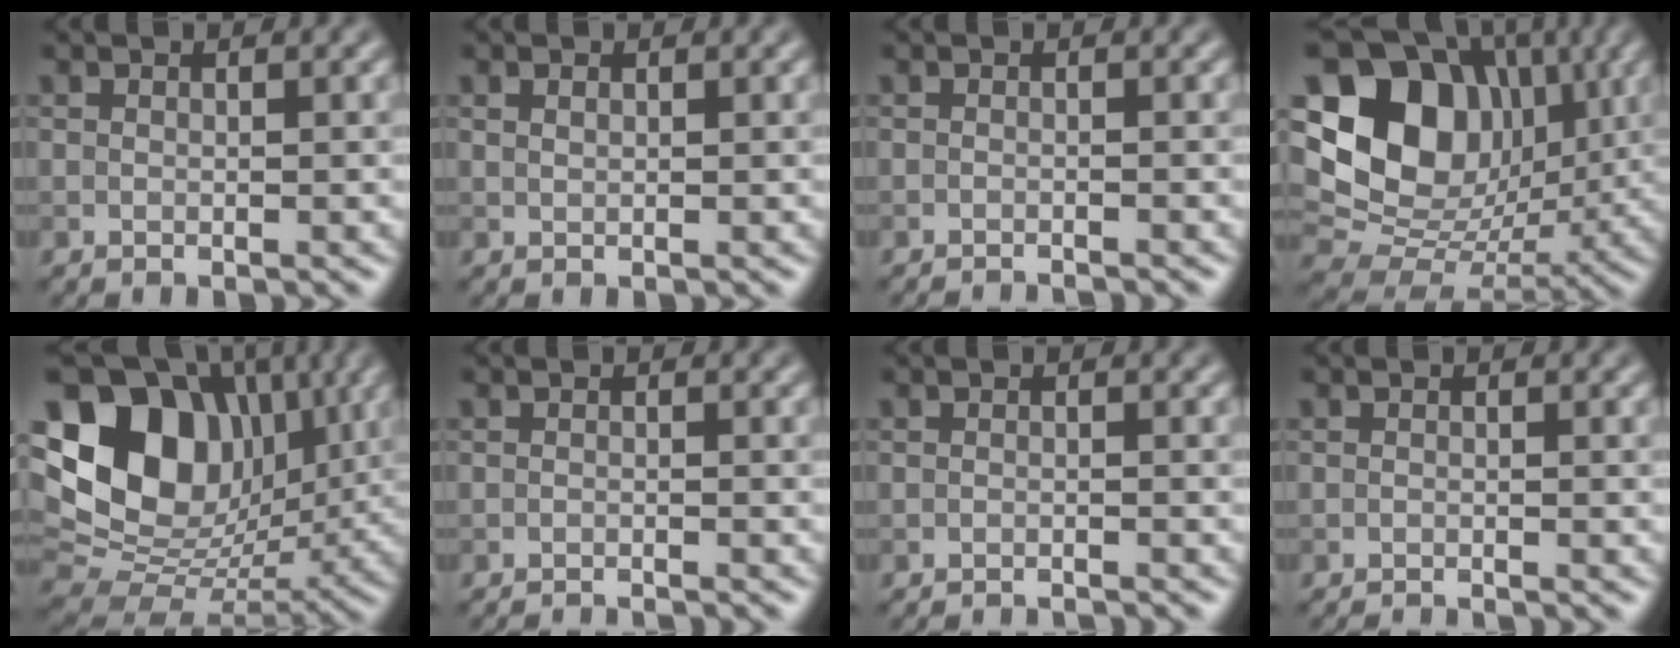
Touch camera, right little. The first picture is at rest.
{"total": 0.6, "force": [0.4, 0.3, 0.4], "torque": [-0.010, 0.001, 0.009]}
{"total": 2.2, "force": [-2.0, 0.3, 0.8], "torque": [-0.003, -0.001, -0.029]}
{"total": 17.0, "force": [4.5, 13.6, 9.2], "torque": [-0.183, 0.044, 0.089]}
{"total": 15.8, "force": [4.0, 11.8, 9.8], "torque": [-0.186, 0.023, 0.075]}
{"total": 2.6, "force": [-2.4, 0.4, 0.9], "torque": [-0.007, 0.000, -0.036]}
{"total": 2.5, "force": [-2.4, 0.3, 0.8], "torque": [-0.004, 0.003, -0.034]}
{"total": 1.6, "force": [-1.4, 0.2, 0.6], "torque": [0.002, -0.003, -0.025]}